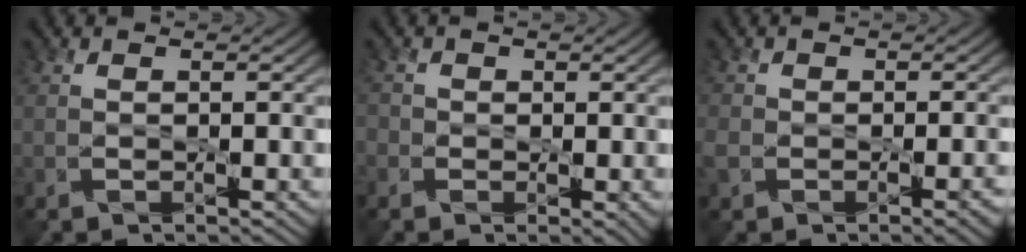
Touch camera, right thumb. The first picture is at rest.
{"total": 2.3, "force": [-0.6, 2.0, 0.9], "torque": [-0.019, -0.009, -0.012]}
{"total": 4.6, "force": [-2.0, 3.2, 2.6], "torque": [-0.044, -0.013, -0.033]}